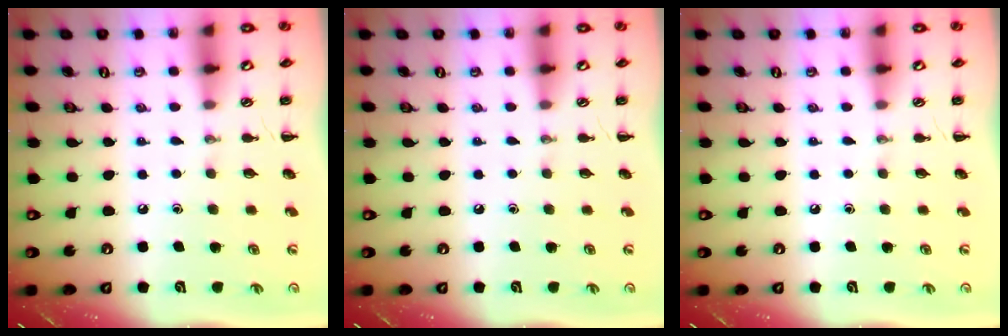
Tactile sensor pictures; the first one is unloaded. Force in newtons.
{"total": 0.0}
{"total": 0.0}